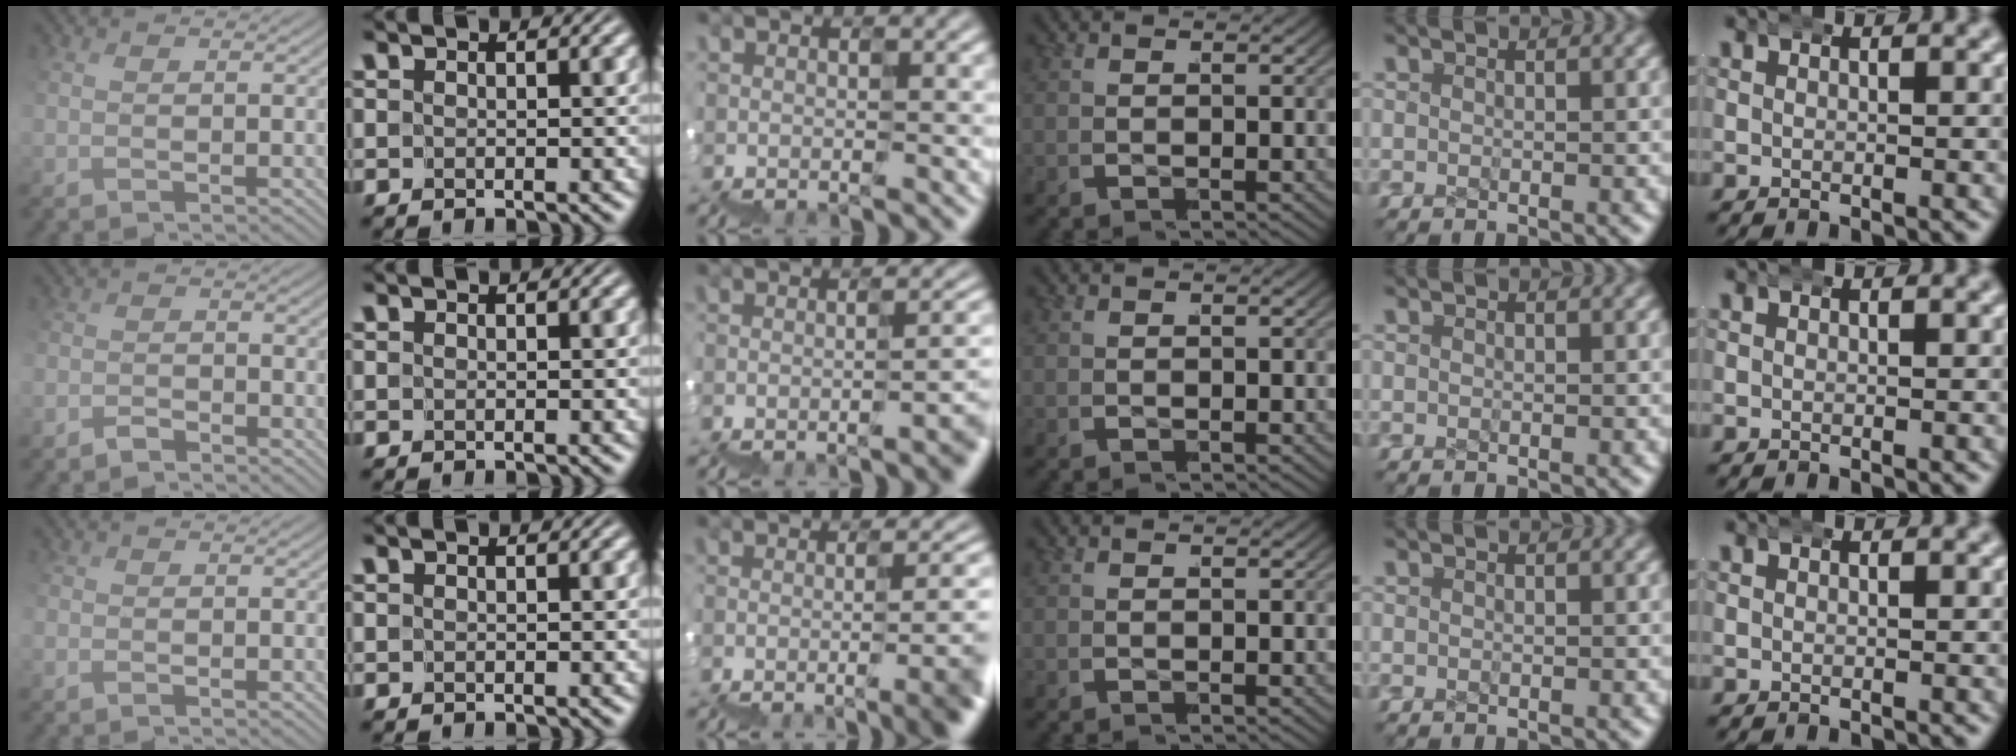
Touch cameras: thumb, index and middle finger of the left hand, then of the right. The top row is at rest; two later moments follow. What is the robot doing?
{"motion": "wrap", "object": "ethernet cable"}